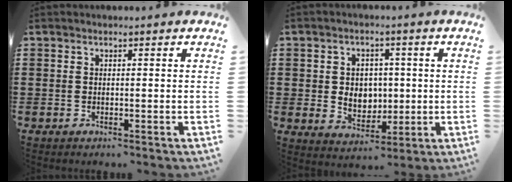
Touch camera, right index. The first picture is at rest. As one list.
[{"total": 4.9, "force": [0.3, 4.3, 2.3], "torque": [-0.035, 0.003, 0.000]}]